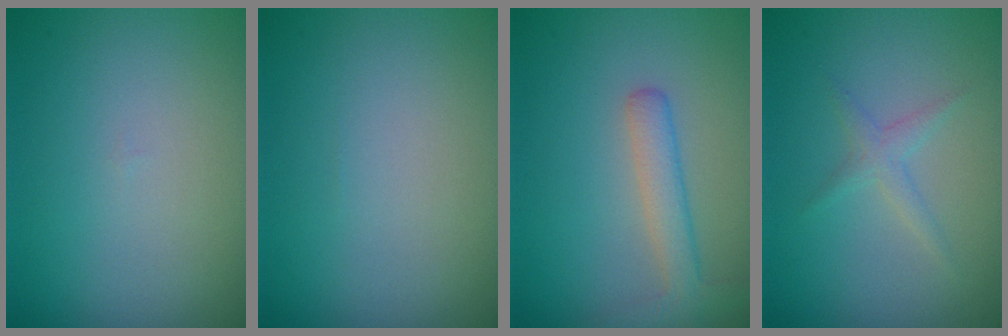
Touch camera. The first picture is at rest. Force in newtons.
{"total": 0.0}
{"total": 2.3, "press": 2.3, "slide": 0.1}
{"total": 1.3, "press": 1.3, "slide": 0.0}